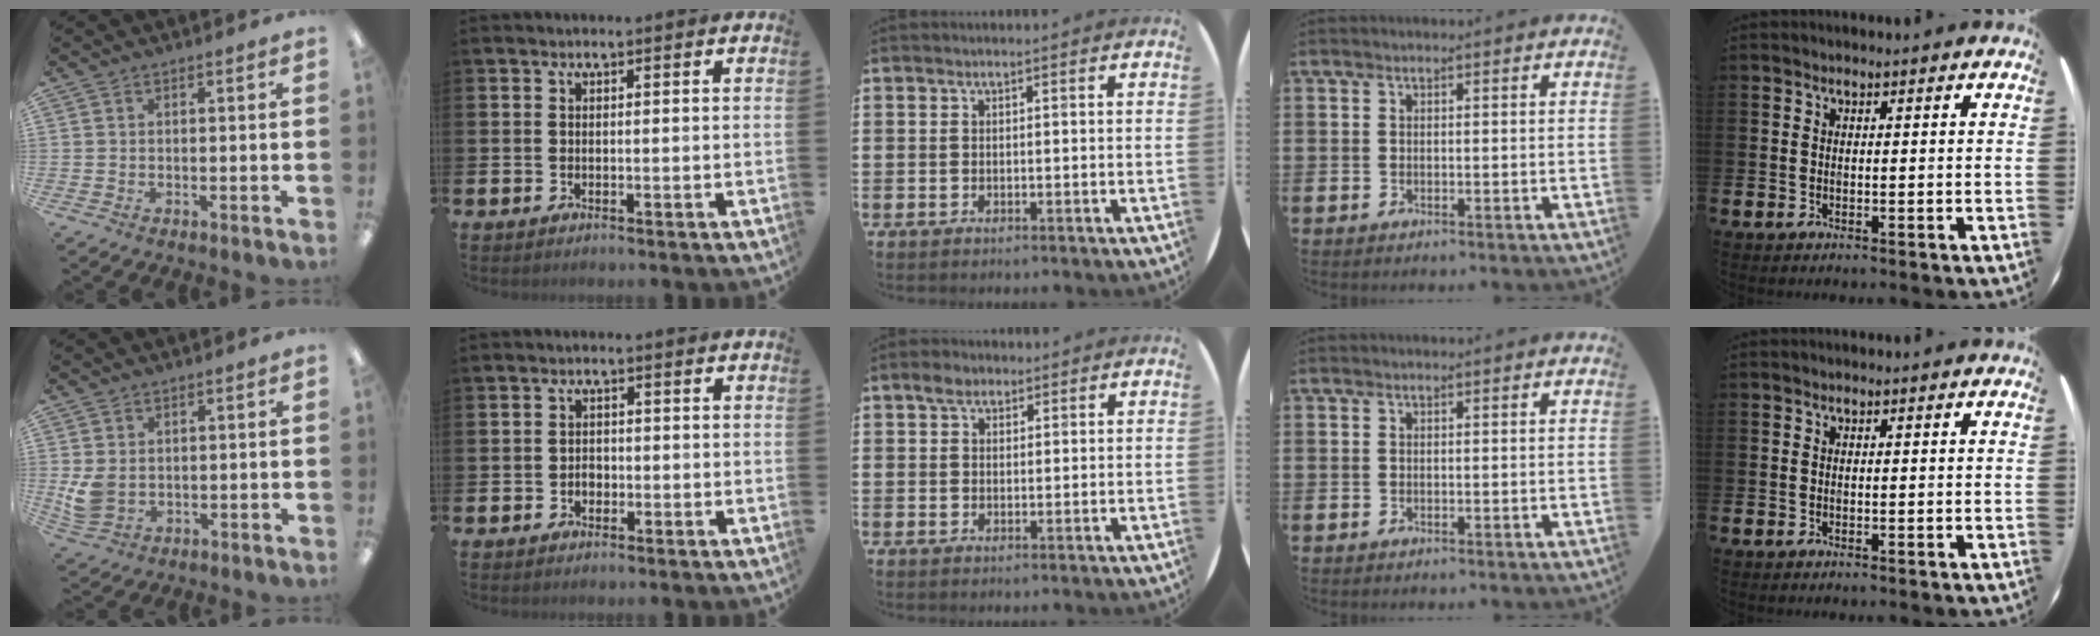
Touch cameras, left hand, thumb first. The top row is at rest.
{"thumb": {"total": 5.1, "force": [0.9, 3.9, 3.3], "torque": [-0.073, -0.005, 0.017]}, "index": {"total": 1.6, "force": [-0.6, 1.3, 0.7], "torque": [-0.009, 0.001, -0.015]}, "middle": {"total": 2.6, "force": [1.8, 1.5, 1.1], "torque": [-0.008, 0.003, 0.030]}}